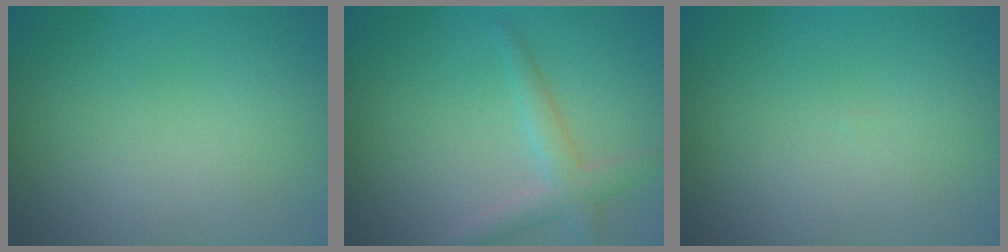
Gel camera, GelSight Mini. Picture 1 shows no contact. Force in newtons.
{"total": 2.6, "press": 2.6, "slide": 0.1}
{"total": 0.0}